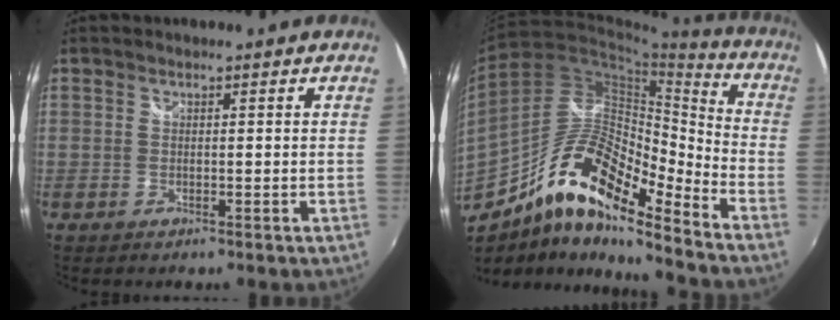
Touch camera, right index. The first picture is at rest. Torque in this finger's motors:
{"motor_torque": [0.63, -0.78, 0.44, 0.08]}